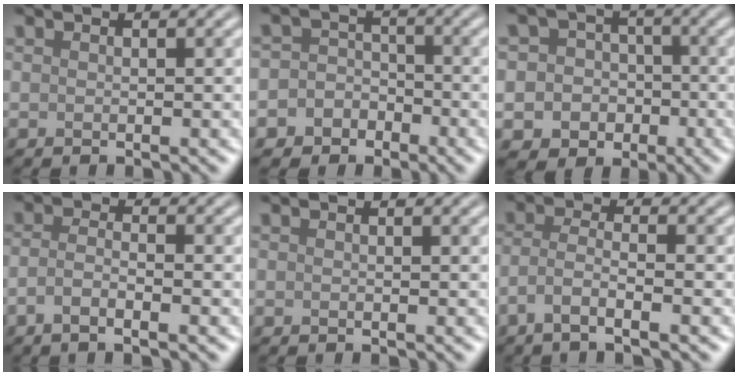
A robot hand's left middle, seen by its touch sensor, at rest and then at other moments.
{"total": 4.9, "force": [-2.6, 4.2, 0.5], "torque": [0.027, 0.001, -0.062]}
{"total": 7.0, "force": [-1.9, 6.5, 1.5], "torque": [-0.016, 0.008, -0.059]}
{"total": 2.4, "force": [-1.2, 0.7, 2.0], "torque": [-0.039, 0.001, -0.028]}
{"total": 0.0}
{"total": 3.2, "force": [-1.7, 0.6, 2.6], "torque": [-0.053, 0.004, -0.043]}